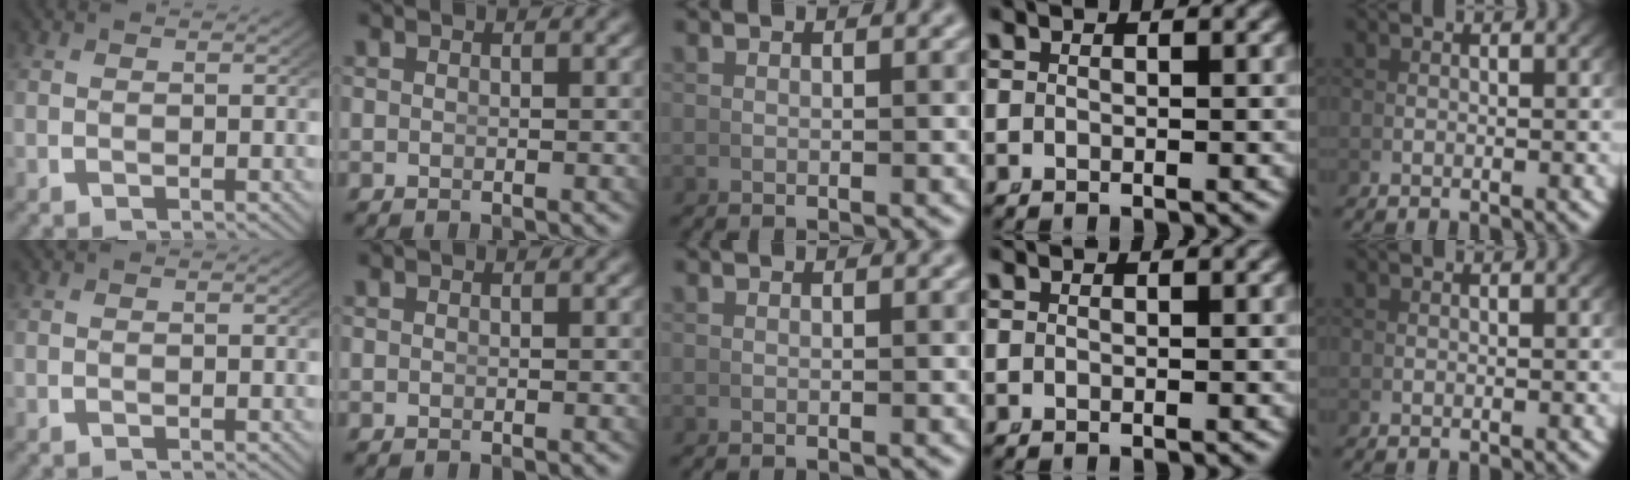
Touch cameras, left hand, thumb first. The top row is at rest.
{}